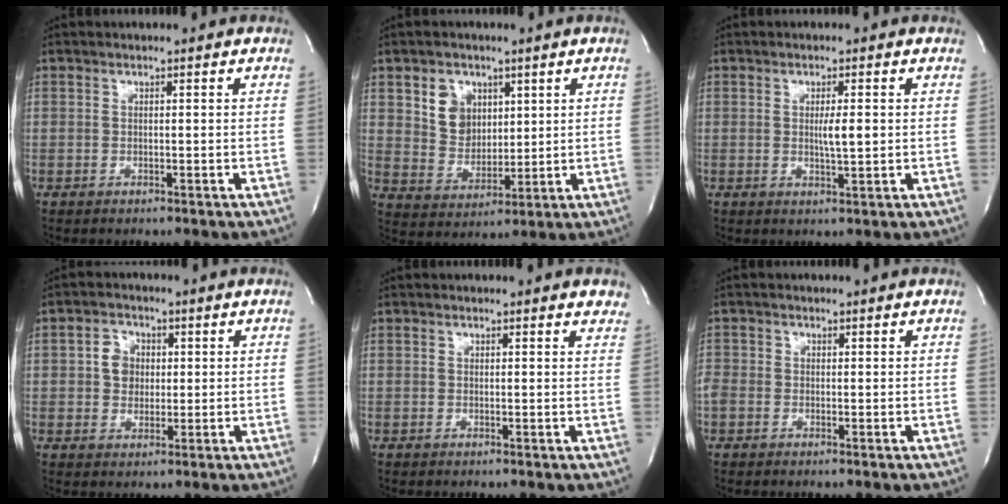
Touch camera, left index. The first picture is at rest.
{"total": 7.0, "force": [3.0, 5.6, 2.9], "torque": [-0.062, 0.008, 0.063]}
{"total": 3.0, "force": [0.0, 0.5, 3.0], "torque": [-0.053, -0.007, 0.000]}
{"total": 4.3, "force": [0.5, 3.7, 2.0], "torque": [-0.034, 0.010, 0.010]}
{"total": 2.4, "force": [2.0, 0.9, 0.8], "torque": [0.001, -0.008, 0.008]}
{"total": 2.7, "force": [-0.3, 2.4, 1.2], "torque": [-0.041, 0.010, -0.005]}